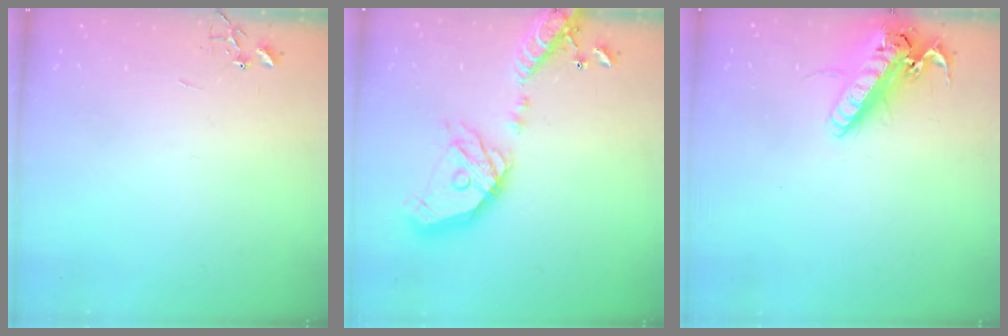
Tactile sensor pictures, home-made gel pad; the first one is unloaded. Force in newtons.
{"total": 21.8, "press": 21.5, "slide": 3.7}
{"total": 19.1, "press": 18.8, "slide": 3.3}